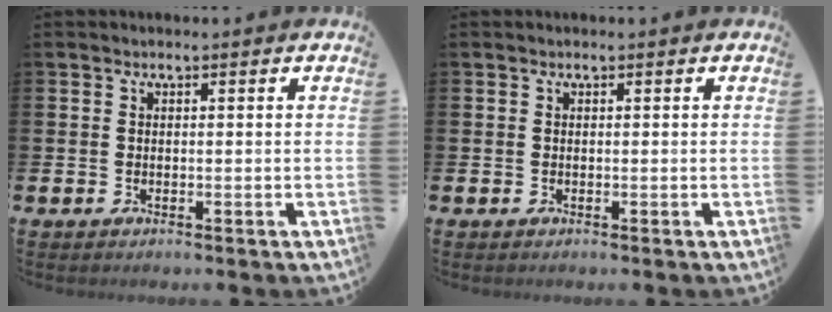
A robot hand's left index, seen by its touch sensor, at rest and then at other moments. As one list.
[{"total": 0.0}]